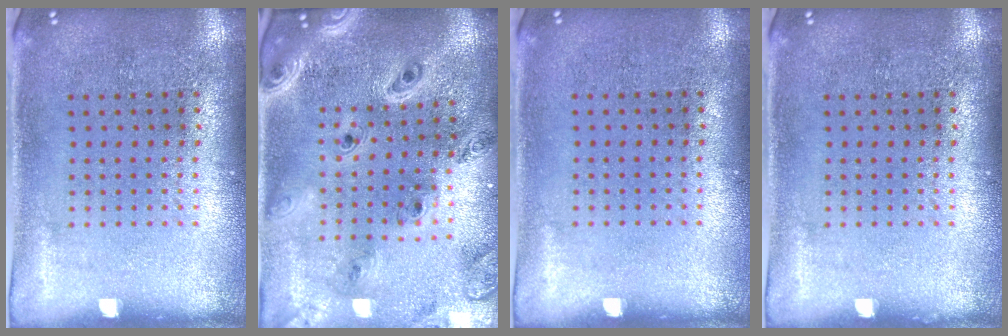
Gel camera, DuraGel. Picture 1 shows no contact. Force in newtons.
{"total": 2.5, "press": 2.3, "slide": 1.1}
{"total": 0.0}
{"total": 0.0}